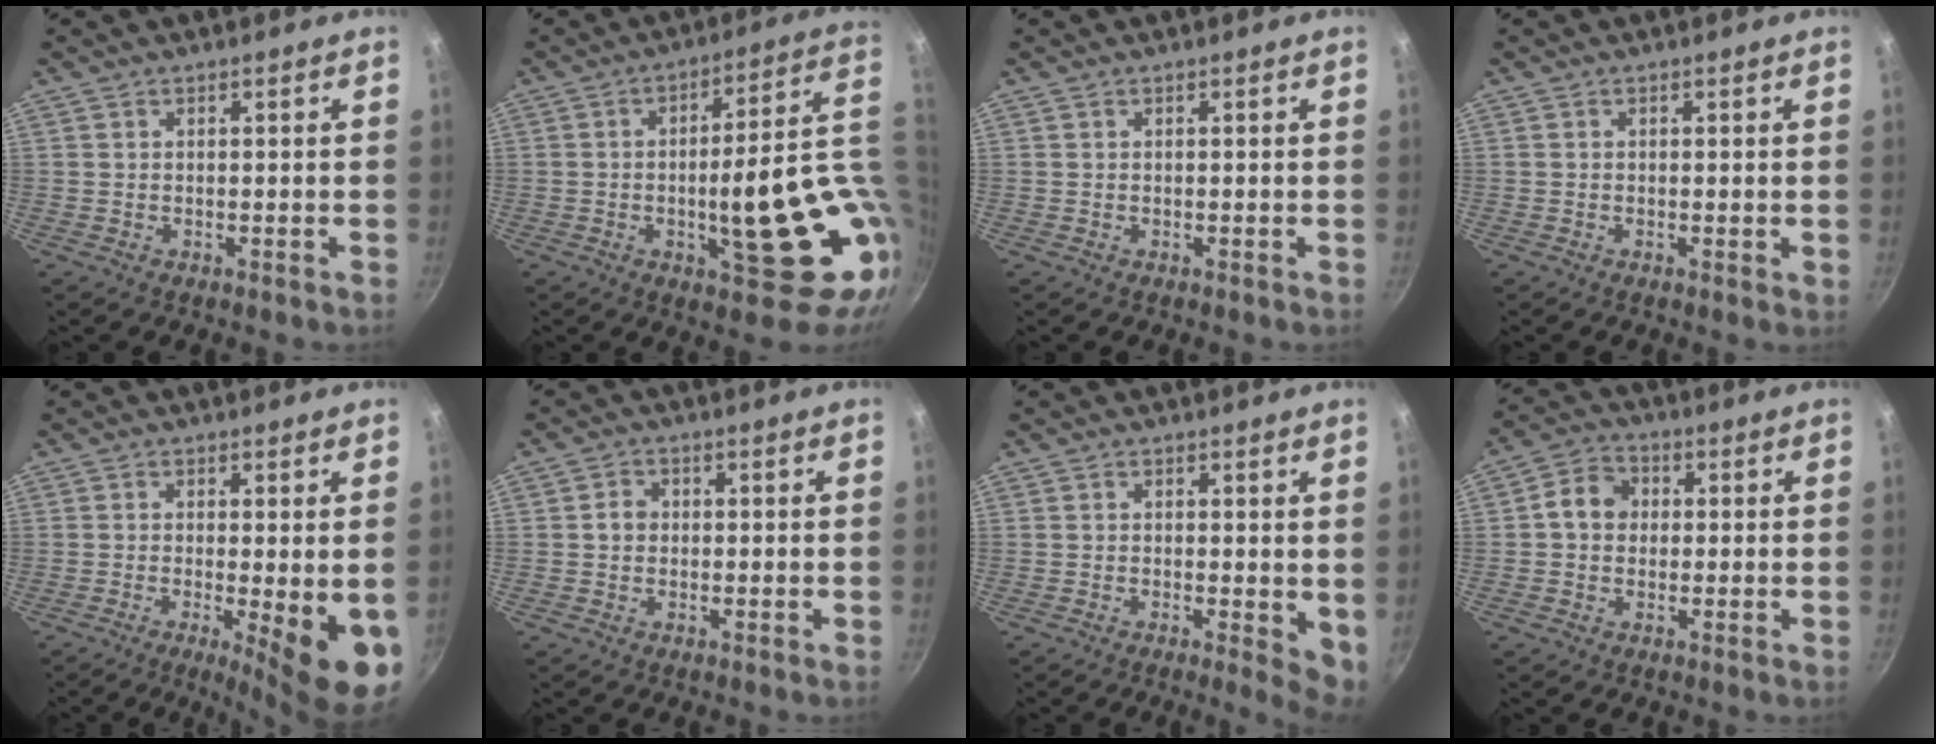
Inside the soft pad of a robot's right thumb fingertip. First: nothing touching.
{"total": 24.5, "force": [-1.8, 8.4, 23.0], "torque": [-0.267, -0.006, -0.011]}
{"total": 0.0}
{"total": 0.6, "force": [-0.1, 0.2, 0.6], "torque": [-0.008, -0.001, -0.003]}
{"total": 10.7, "force": [-2.4, 2.3, 10.2], "torque": [-0.129, -0.013, -0.026]}
{"total": 2.5, "force": [0.0, 2.1, 1.2], "torque": [-0.009, 0.006, -0.002]}
{"total": 5.0, "force": [-0.2, 2.0, 4.6], "torque": [-0.051, -0.007, -0.002]}
{"total": 6.5, "force": [0.6, 5.4, 3.6], "torque": [-0.037, 0.014, -0.006]}